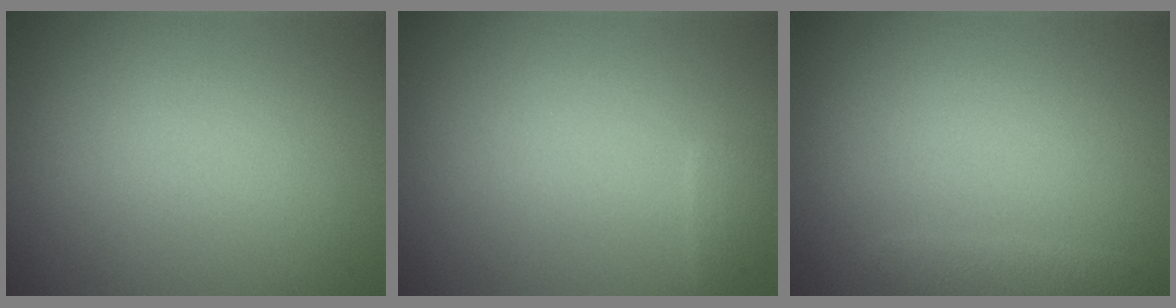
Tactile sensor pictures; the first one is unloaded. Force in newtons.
{"total": 0.9, "press": 0.9, "slide": 0.1}
{"total": 1.2, "press": 1.2, "slide": 0.1}